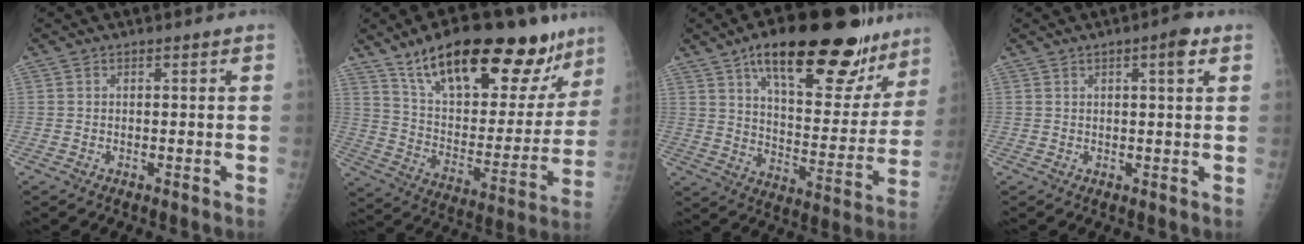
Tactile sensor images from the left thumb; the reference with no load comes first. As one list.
[{"total": 28.8, "force": [19.0, 11.0, 18.7], "torque": [-0.240, -0.055, 0.299]}, {"total": 26.7, "force": [17.5, 10.3, 17.3], "torque": [-0.204, -0.054, 0.261]}, {"total": 3.6, "force": [1.7, 0.8, 3.1], "torque": [-0.043, -0.003, 0.021]}]